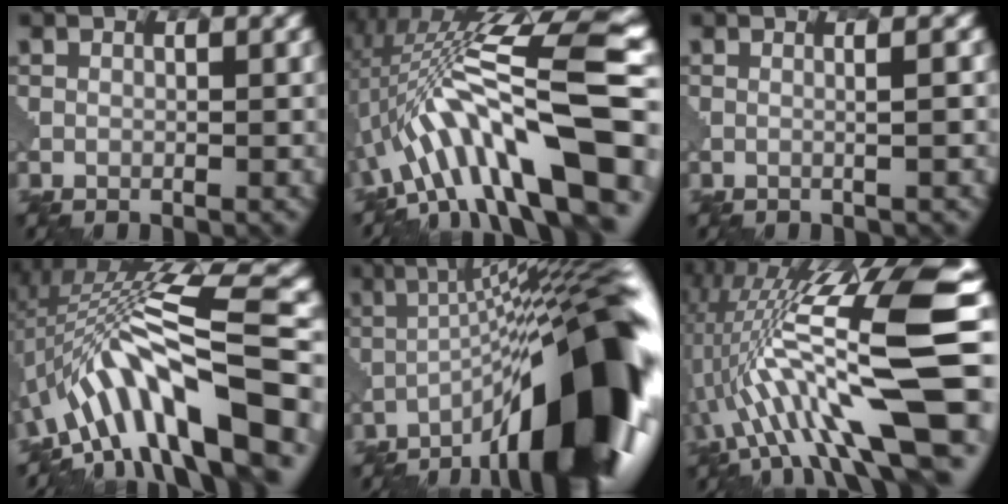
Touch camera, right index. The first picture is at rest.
{"total": 12.4, "force": [-1.8, 2.9, 11.9], "torque": [-0.196, 0.027, -0.008]}
{"total": 1.3, "force": [-0.1, 0.0, 1.3], "torque": [-0.020, 0.003, 0.002]}
{"total": 12.4, "force": [-3.2, 3.2, 11.5], "torque": [-0.191, 0.028, -0.039]}
{"total": 15.0, "force": [-6.9, 3.1, 13.0], "torque": [-0.185, 0.016, -0.102]}
{"total": 13.9, "force": [-1.9, 3.3, 13.4], "torque": [-0.256, 0.021, -0.016]}